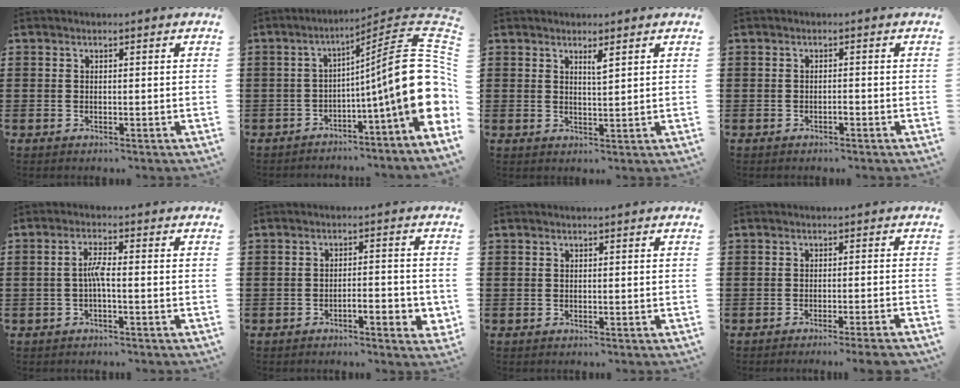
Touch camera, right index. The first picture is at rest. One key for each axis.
{"total": 15.9, "fx": -0.9, "fy": 2.8, "fz": 15.6, "tx": -0.219, "ty": -0.029, "tz": -0.023}
{"total": 1.9, "fx": 1.4, "fy": 0.2, "fz": 1.3, "tx": -0.019, "ty": -0.003, "tz": 0.022}
{"total": 0.8, "fx": -0.6, "fy": 0.1, "fz": 0.6, "tx": -0.012, "ty": -0.003, "tz": -0.010}
{"total": 3.0, "fx": -0.7, "fy": 0.4, "fz": 2.9, "tx": -0.063, "ty": 0.001, "tz": -0.018}
{"total": 3.6, "fx": -1.8, "fy": 0.8, "fz": 3.1, "tx": -0.049, "ty": 0.003, "tz": -0.033}
{"total": 0.0}
{"total": 2.4, "fx": -2.0, "fy": -0.6, "fz": 1.3, "tx": -0.021, "ty": -0.006, "tz": -0.037}